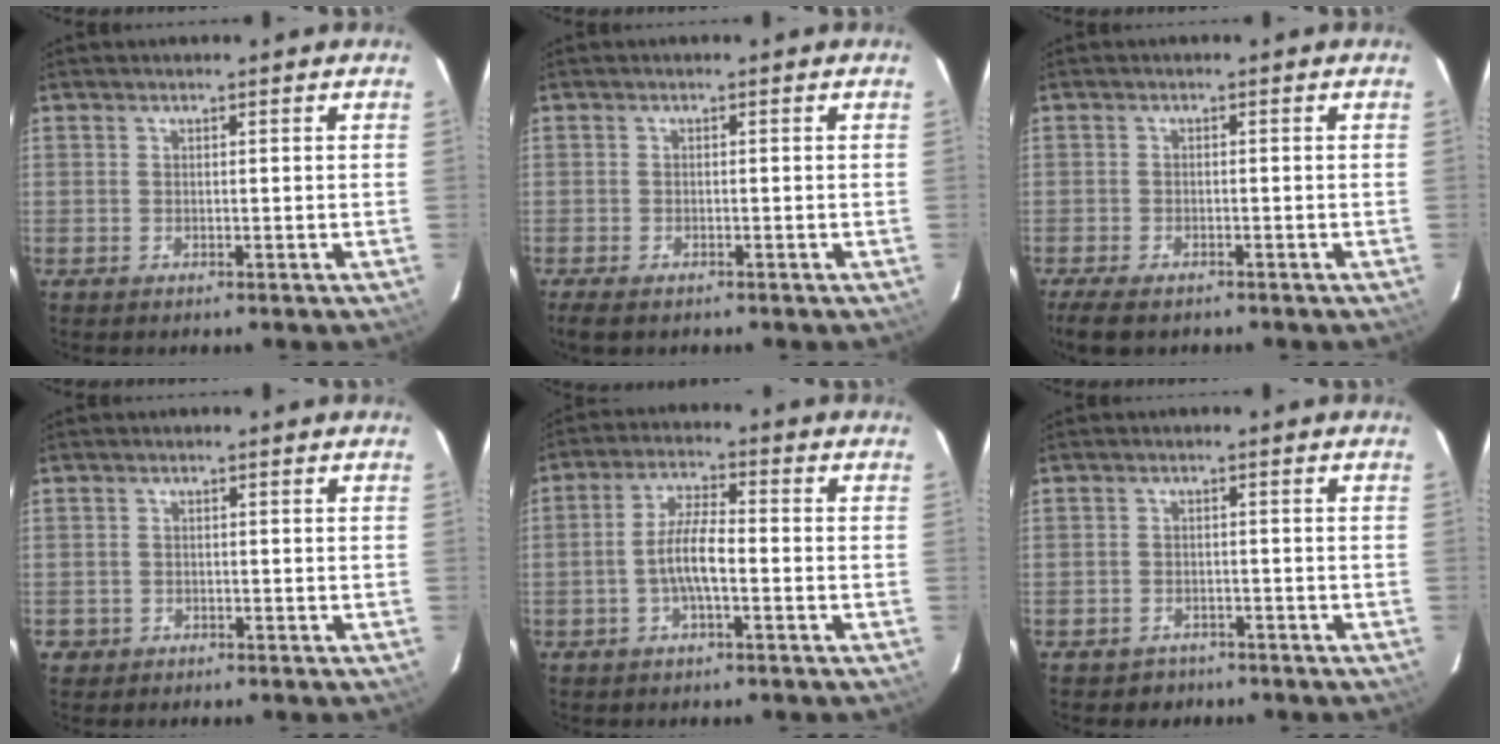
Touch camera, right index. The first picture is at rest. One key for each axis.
{"total": 3.5, "fx": -2.6, "fy": 1.3, "fz": 2.0, "tx": -0.050, "ty": -0.014, "tz": -0.047}
{"total": 5.8, "fx": -4.5, "fy": 2.1, "fz": 3.1, "tx": -0.082, "ty": -0.023, "tz": -0.081}
{"total": 1.8, "fx": -0.6, "fy": 1.7, "fz": 0.2, "tx": -0.008, "ty": 0.004, "tz": -0.006}
{"total": 6.5, "fx": -1.9, "fy": 1.5, "fz": 6.0, "tx": -0.121, "ty": 0.007, "tz": -0.035}
{"total": 3.6, "fx": -2.5, "fy": 2.6, "fz": 0.2, "tx": -0.015, "ty": 0.009, "tz": -0.033}